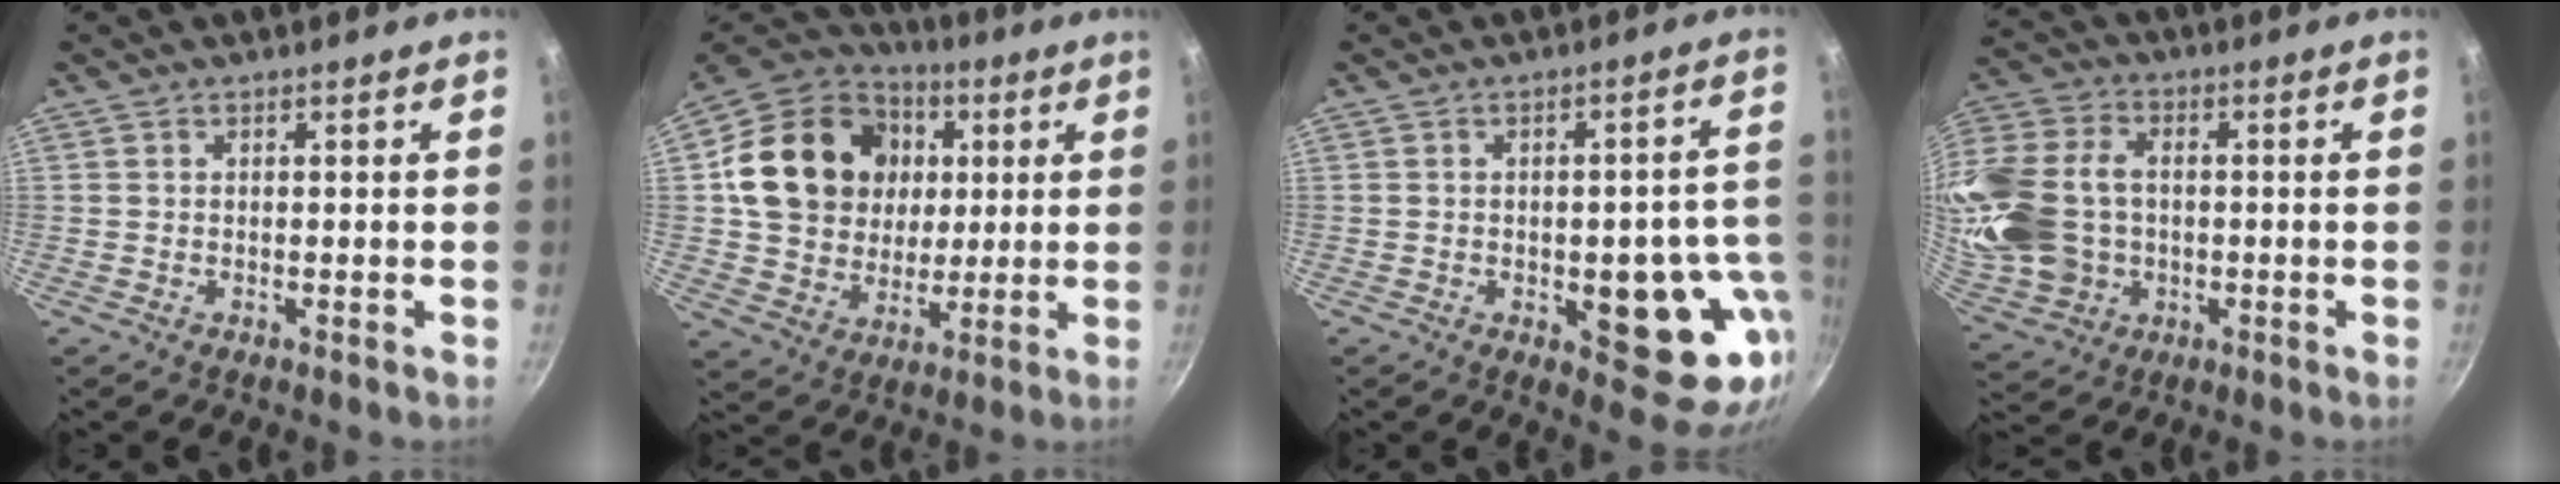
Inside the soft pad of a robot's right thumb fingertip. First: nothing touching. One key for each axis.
{"total": 21.2, "fx": 4.0, "fy": 17.7, "fz": 10.9, "tx": -0.173, "ty": 0.015, "tz": 0.072}
{"total": 15.4, "fx": -3.6, "fy": 6.9, "fz": 13.2, "tx": -0.102, "ty": 0.010, "tz": -0.042}
{"total": 20.8, "fx": -0.5, "fy": 16.0, "fz": 13.4, "tx": -0.278, "ty": 0.025, "tz": 0.000}